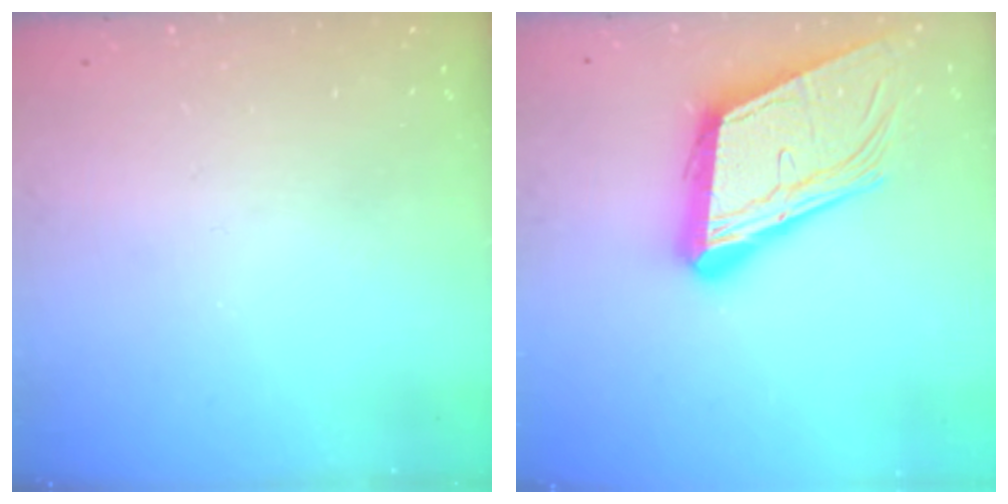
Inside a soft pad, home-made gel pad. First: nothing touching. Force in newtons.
{"total": 20.4, "press": 20.0, "slide": 3.9}